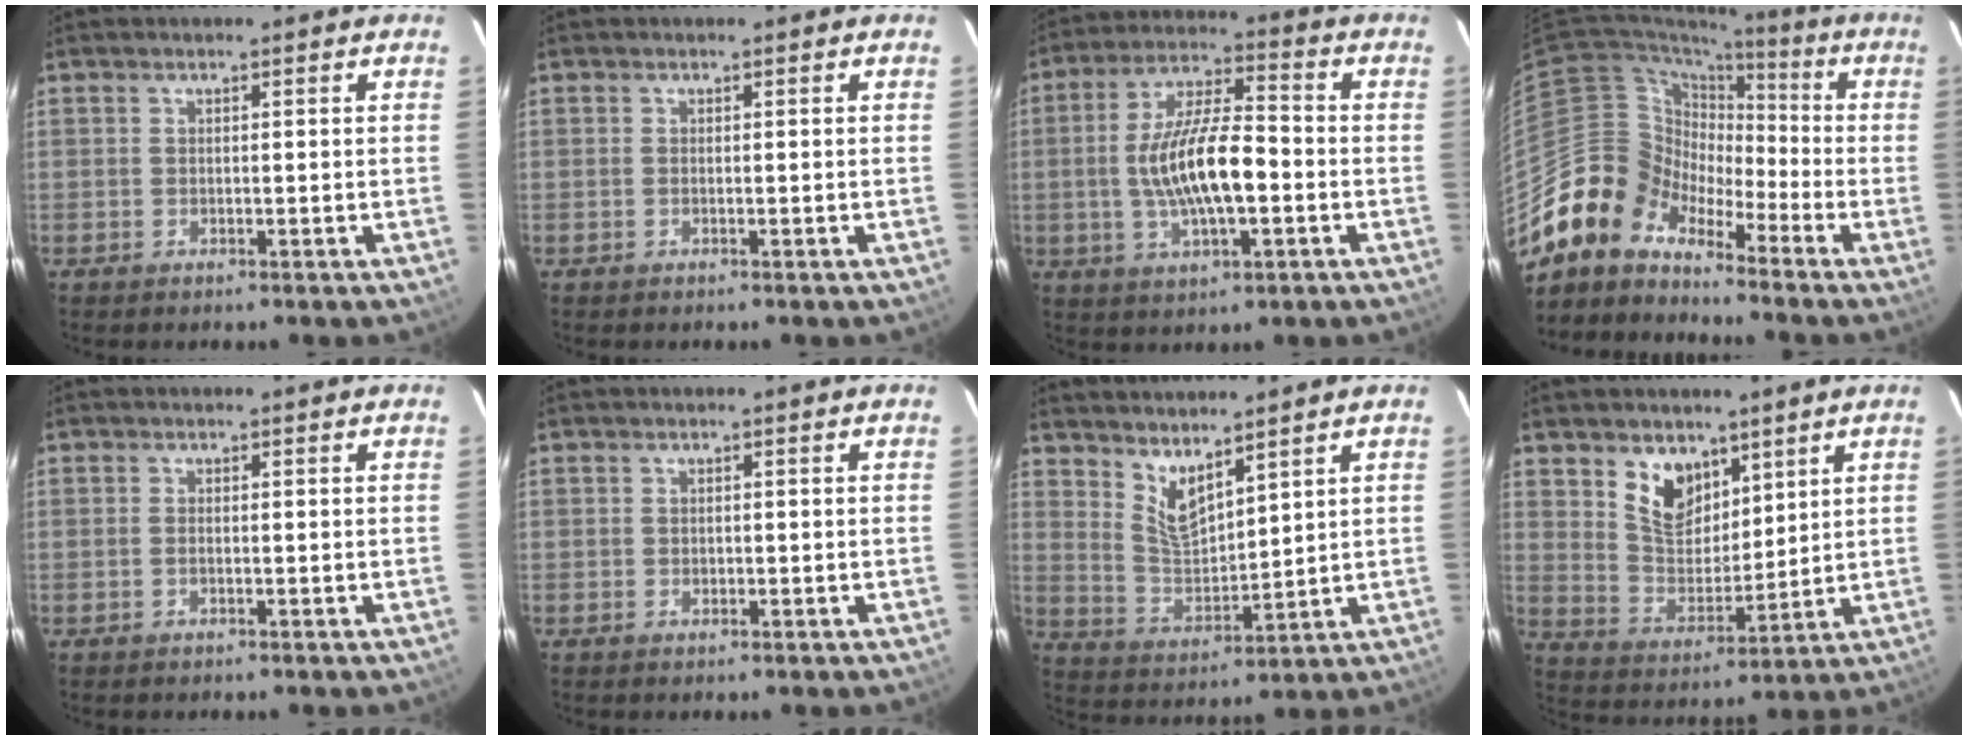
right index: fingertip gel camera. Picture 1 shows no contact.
{"total": 0.0}
{"total": 14.1, "force": [-2.2, 4.7, 13.1], "torque": [-0.253, 0.004, -0.036]}
{"total": 10.2, "force": [-7.8, 6.5, 0.5], "torque": [-0.019, 0.043, -0.167]}
{"total": 0.7, "force": [-0.3, 0.4, 0.6], "torque": [-0.014, 0.000, -0.006]}
{"total": 0.9, "force": [-0.1, 0.8, 0.3], "torque": [-0.003, 0.000, -0.002]}
{"total": 7.2, "force": [5.3, 2.3, 4.2], "torque": [-0.076, -0.013, 0.111]}
{"total": 9.8, "force": [6.0, 6.0, 4.9], "torque": [-0.087, 0.003, 0.121]}